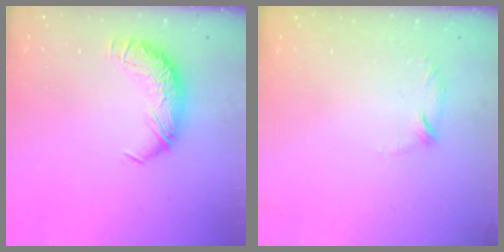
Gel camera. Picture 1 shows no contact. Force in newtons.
{"total": 7.0, "press": 6.9, "slide": 0.9}